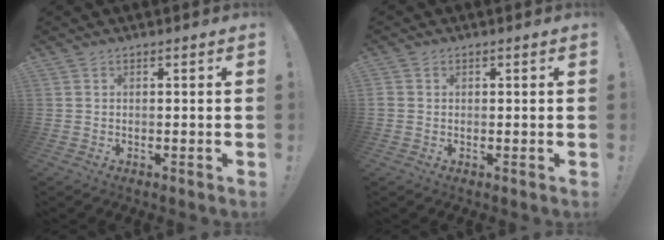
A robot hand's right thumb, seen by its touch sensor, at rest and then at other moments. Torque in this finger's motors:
{"motor_torque": [0.07, 0.15, -0.02, 0.05, 0.06]}